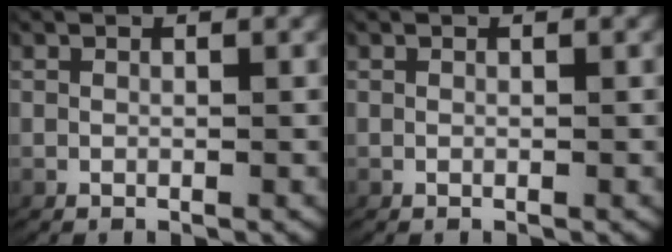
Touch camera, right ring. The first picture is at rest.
{"total": 0.0}